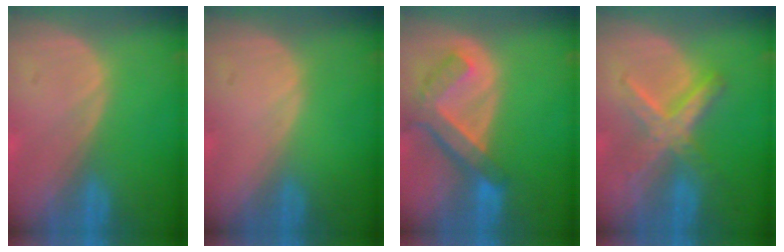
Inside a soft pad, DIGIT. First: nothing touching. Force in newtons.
{"total": 0.0}
{"total": 7.6, "press": 6.6, "slide": 3.8}
{"total": 6.1, "press": 6.1, "slide": 0.2}